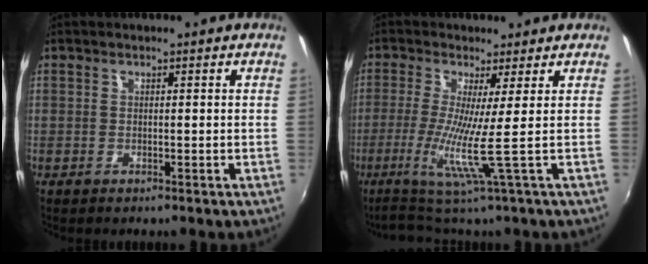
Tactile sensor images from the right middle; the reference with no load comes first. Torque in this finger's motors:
{"motor_torque": [0.78, -0.94, 0.22, 0.16]}